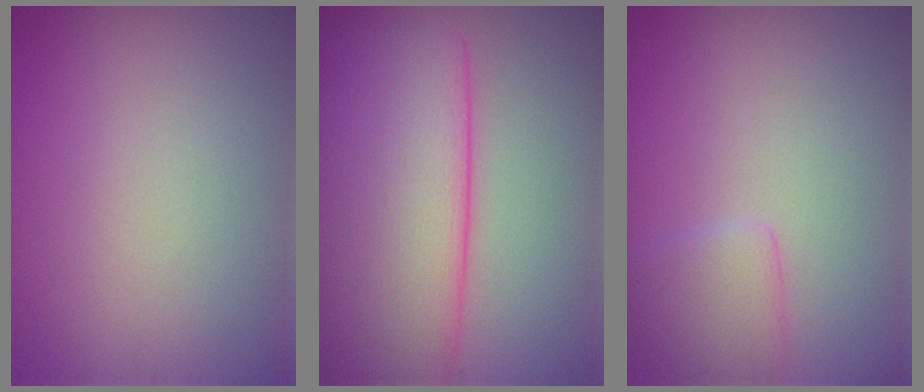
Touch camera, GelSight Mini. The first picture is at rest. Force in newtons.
{"total": 12.0, "press": 12.0, "slide": 0.5}
{"total": 2.2, "press": 2.2, "slide": 0.1}